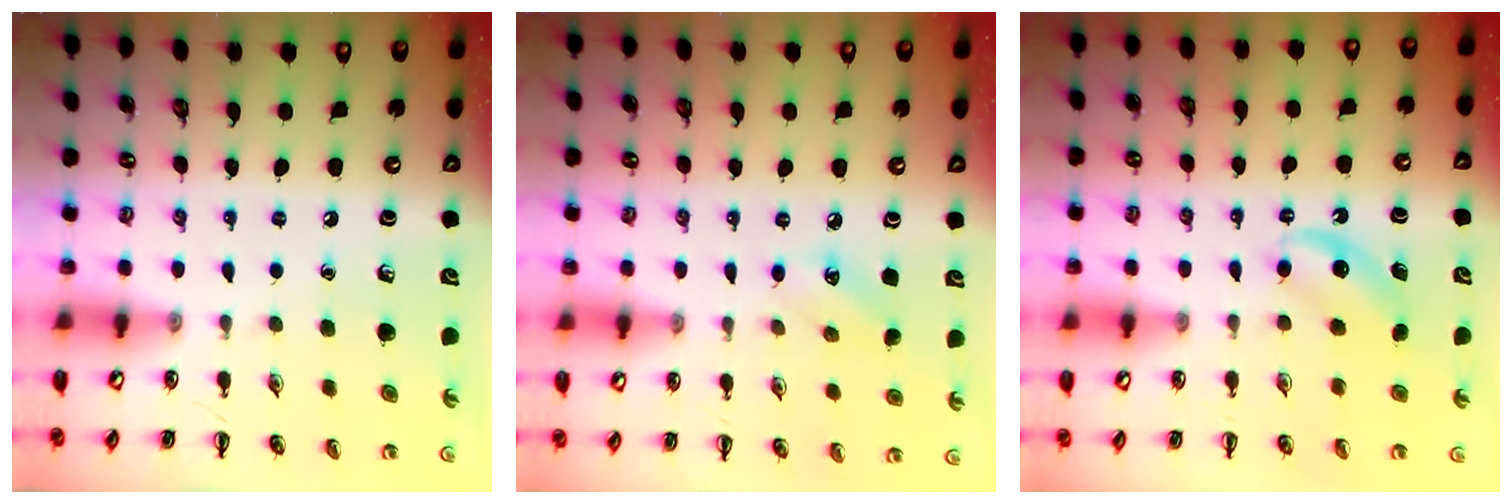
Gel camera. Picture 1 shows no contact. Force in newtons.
{"total": 5.4, "press": 5.2, "slide": 1.5}
{"total": 5.1, "press": 4.9, "slide": 1.6}